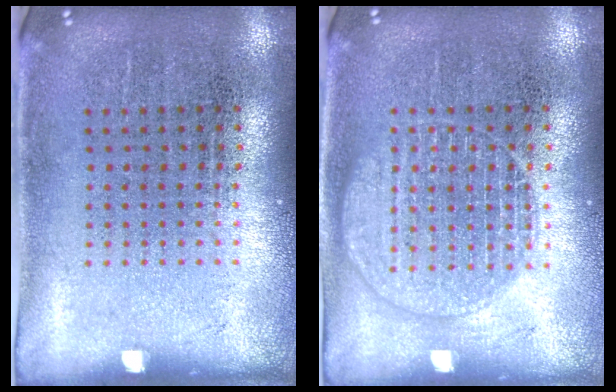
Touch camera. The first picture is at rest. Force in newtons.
{"total": 2.6, "press": 2.6, "slide": 0.4}